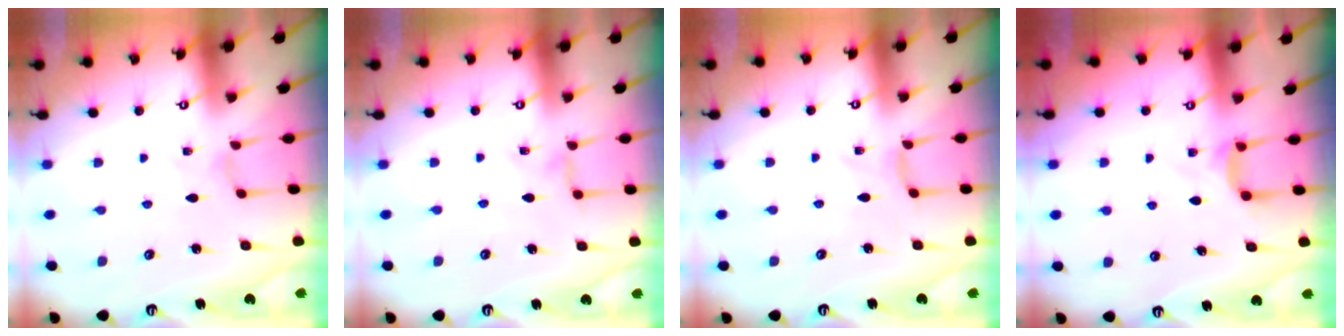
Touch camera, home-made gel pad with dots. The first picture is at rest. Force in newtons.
{"total": 1.2, "press": 1.1, "slide": 0.4}
{"total": 0.0}
{"total": 3.2, "press": 3.2, "slide": 0.4}